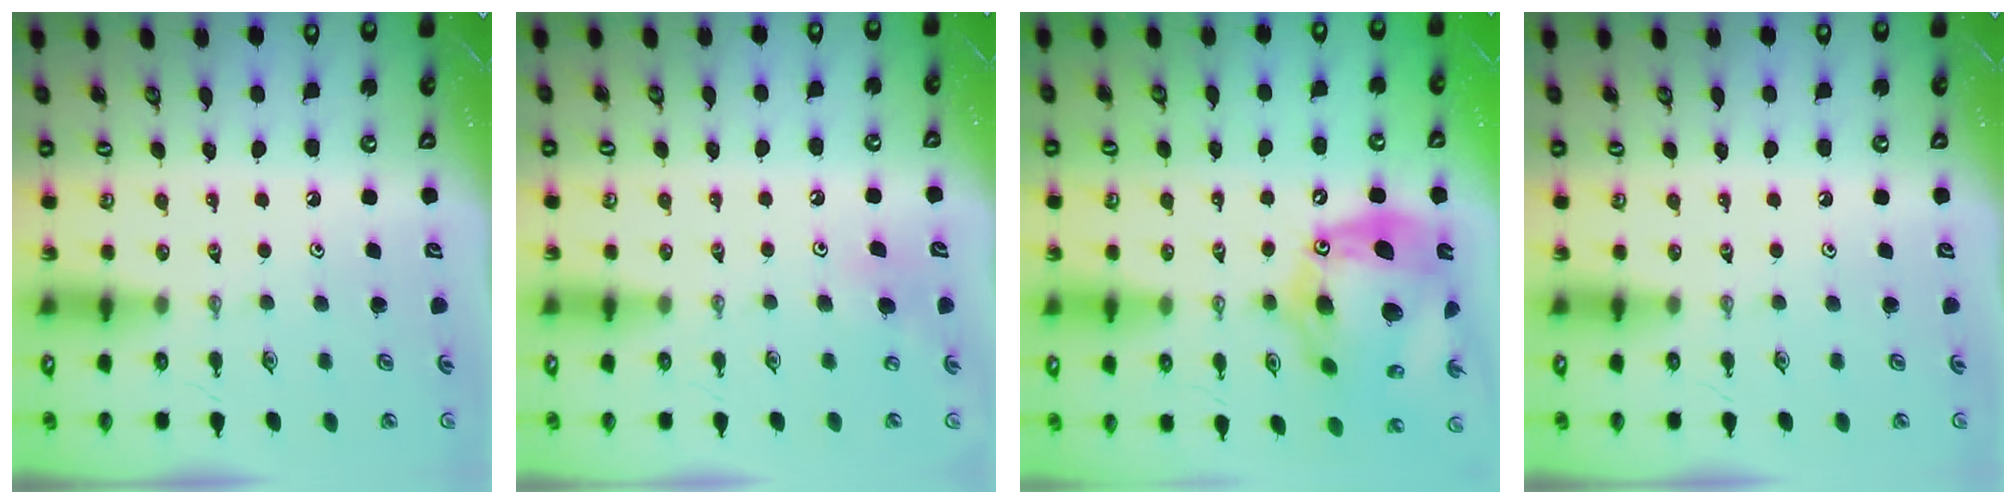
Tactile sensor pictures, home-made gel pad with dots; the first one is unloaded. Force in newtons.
{"total": 6.9, "press": 6.9, "slide": 0.9}
{"total": 22.8, "press": 22.7, "slide": 2.3}
{"total": 0.0}